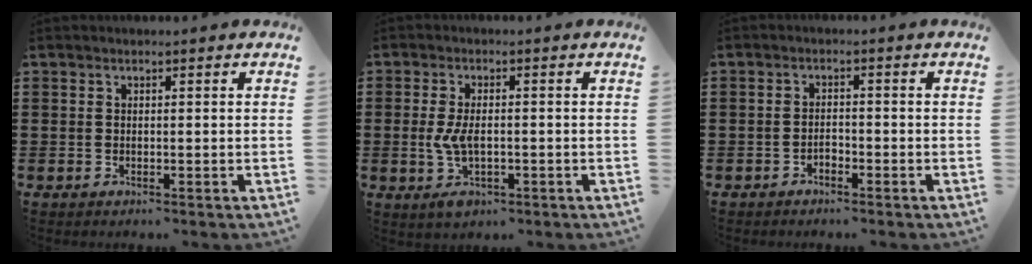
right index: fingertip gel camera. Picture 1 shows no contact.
{"total": 4.5, "force": [-0.8, 2.3, 3.8], "torque": [-0.082, 0.001, -0.017]}
{"total": 1.3, "force": [-1.0, 0.6, 0.6], "torque": [-0.015, -0.001, -0.020]}